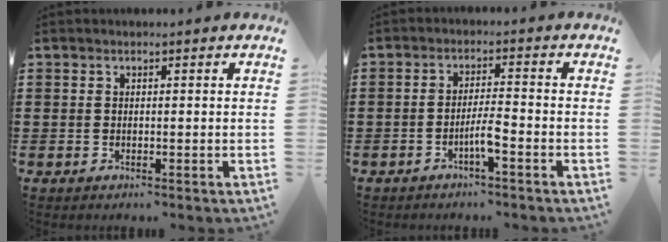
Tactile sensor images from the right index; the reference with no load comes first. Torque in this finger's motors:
{"motor_torque": [0.69, 0.65, 0.12, 0.02]}